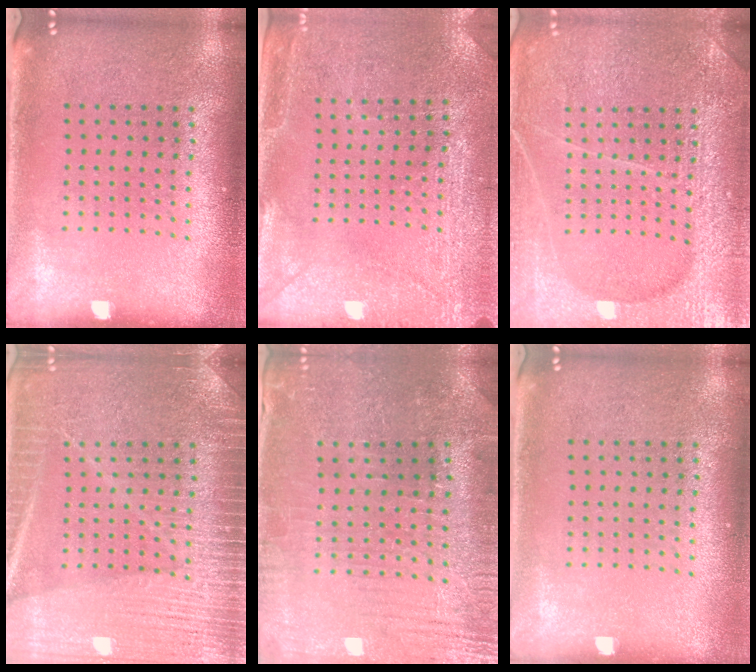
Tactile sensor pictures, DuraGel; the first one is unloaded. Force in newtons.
{"total": 2.9, "press": 2.8, "slide": 0.6}
{"total": 6.5, "press": 6.5, "slide": 0.7}
{"total": 3.7, "press": 3.7, "slide": 0.6}
{"total": 0.9, "press": 0.8, "slide": 0.4}
{"total": 0.0}